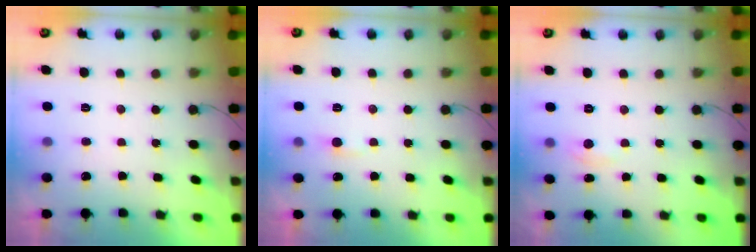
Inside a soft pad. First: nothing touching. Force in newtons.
{"total": 3.4, "press": 3.3, "slide": 0.5}
{"total": 2.3, "press": 2.3, "slide": 0.3}